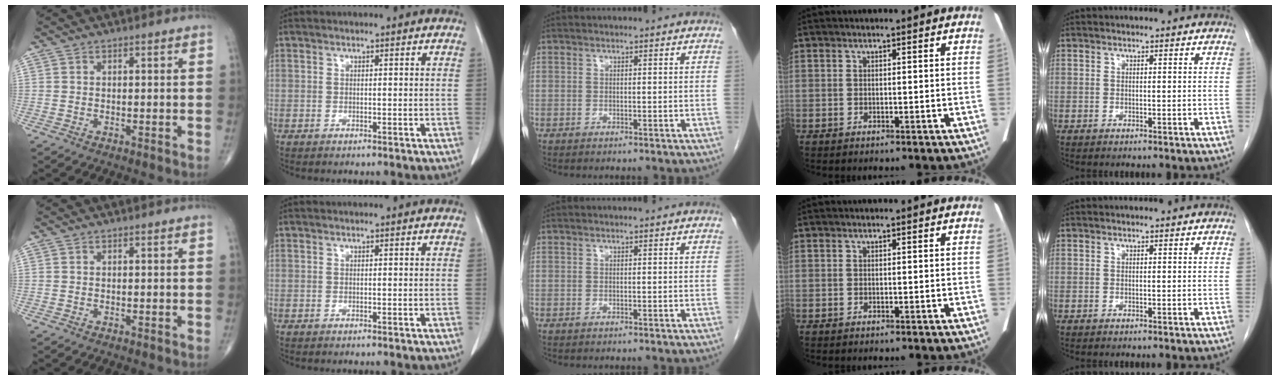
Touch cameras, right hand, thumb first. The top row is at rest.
{}